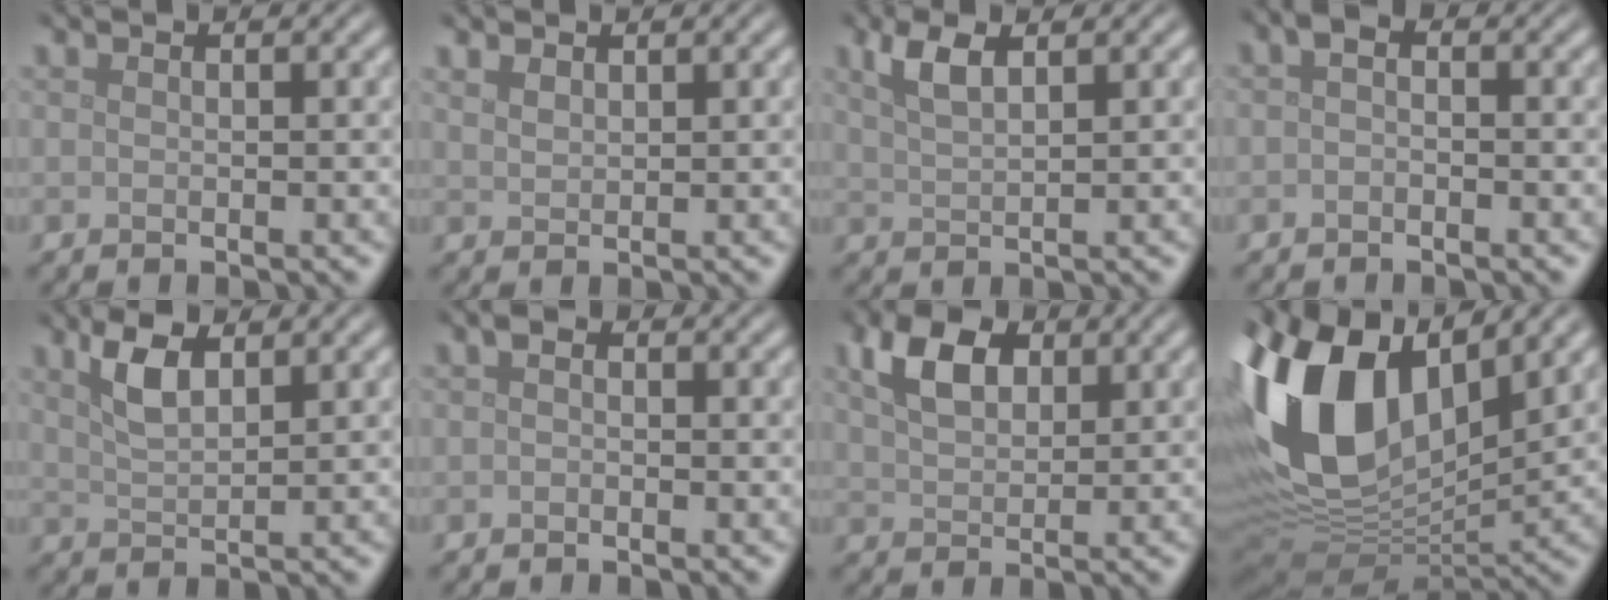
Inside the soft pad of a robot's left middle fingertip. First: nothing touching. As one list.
[{"total": 1.3, "force": [1.1, 0.6, 0.5], "torque": [-0.014, 0.000, 0.025]}, {"total": 2.7, "force": [1.7, 0.9, 2.0], "torque": [-0.043, 0.003, 0.033]}, {"total": 1.1, "force": [-0.3, 0.6, 0.9], "torque": [-0.018, 0.003, -0.009]}, {"total": 3.3, "force": [1.9, 1.3, 2.4], "torque": [-0.051, 0.004, 0.037]}, {"total": 0.9, "force": [0.0, 0.6, 0.6], "torque": [-0.012, 0.002, -0.005]}, {"total": 4.6, "force": [2.0, 2.9, 3.0], "torque": [-0.064, 0.008, 0.035]}, {"total": 15.2, "force": [4.4, 8.8, 11.6], "torque": [-0.257, 0.016, 0.076]}]